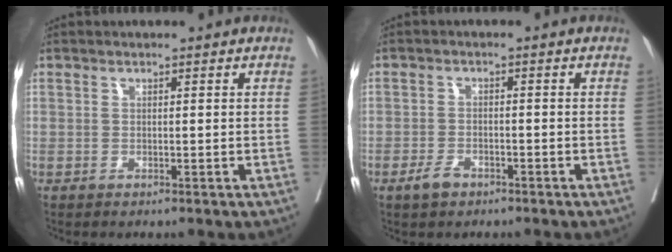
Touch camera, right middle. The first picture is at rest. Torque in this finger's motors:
{"motor_torque": [0.55, -0.31, 0.27, 0.06]}